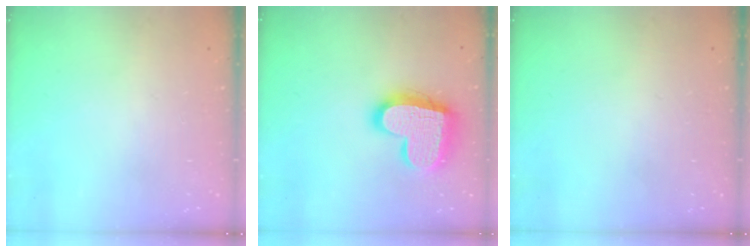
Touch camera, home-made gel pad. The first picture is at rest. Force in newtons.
{"total": 18.2, "press": 18.1, "slide": 1.4}
{"total": 0.0}